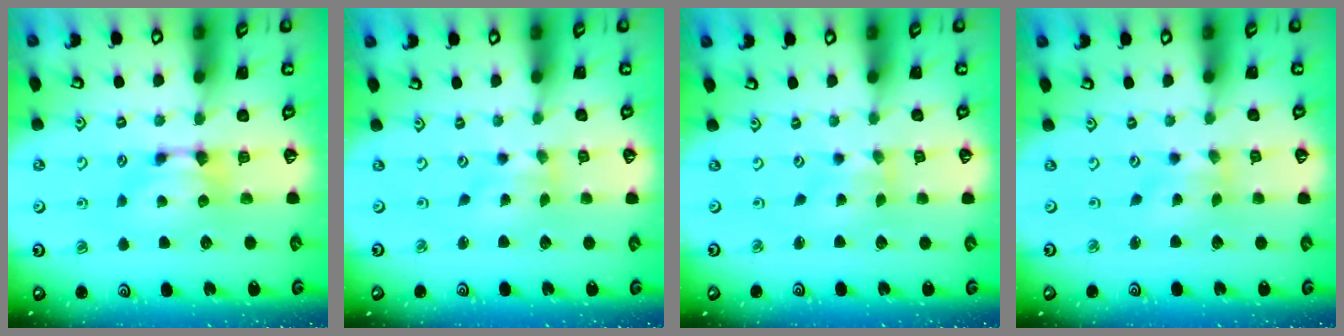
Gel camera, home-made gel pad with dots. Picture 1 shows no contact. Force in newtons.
{"total": 2.0, "press": 1.7, "slide": 1.1}
{"total": 2.7, "press": 2.5, "slide": 1.0}
{"total": 1.7, "press": 1.3, "slide": 1.1}